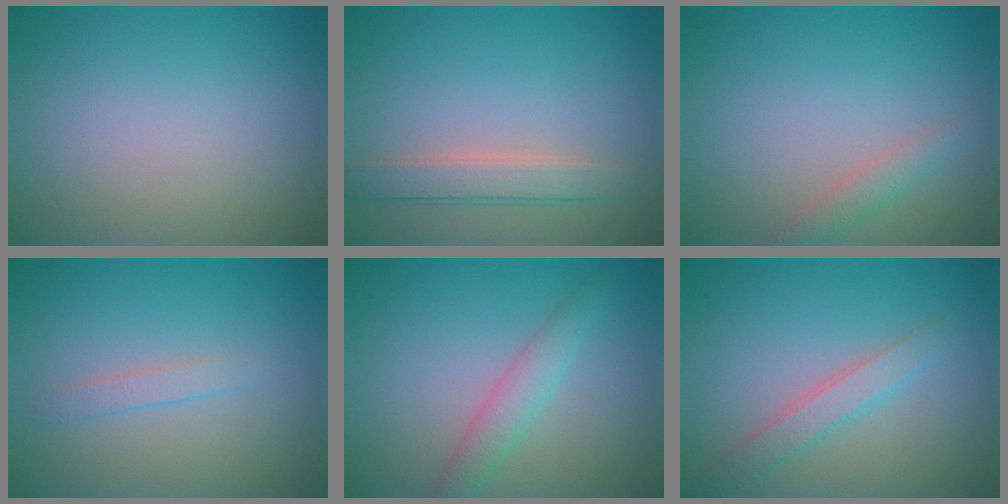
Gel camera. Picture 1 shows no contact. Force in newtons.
{"total": 2.6, "press": 2.6, "slide": 0.2}
{"total": 1.6, "press": 1.6, "slide": 0.2}
{"total": 1.1, "press": 1.1, "slide": 0.0}
{"total": 2.4, "press": 2.4, "slide": 0.0}
{"total": 2.2, "press": 2.2, "slide": 0.1}